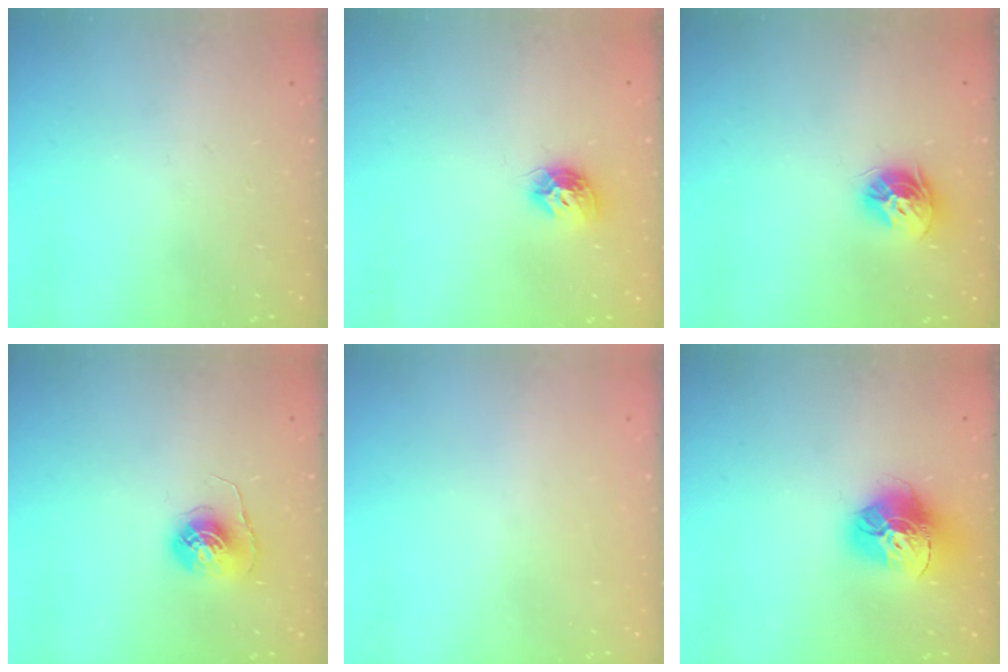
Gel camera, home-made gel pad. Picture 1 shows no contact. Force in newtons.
{"total": 8.6, "press": 8.5, "slide": 0.1}
{"total": 9.6, "press": 9.6, "slide": 0.9}
{"total": 6.0, "press": 6.0, "slide": 0.3}
{"total": 0.9, "press": 0.9, "slide": 0.1}
{"total": 15.5, "press": 15.4, "slide": 1.7}